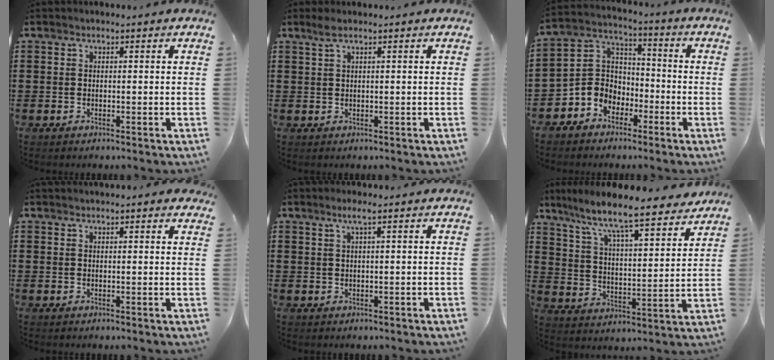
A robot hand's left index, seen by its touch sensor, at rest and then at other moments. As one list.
[{"total": 1.4, "force": [0.6, 0.0, 1.3], "torque": [-0.025, -0.001, 0.011]}, {"total": 5.4, "force": [-2.7, 4.7, 0.4], "torque": [-0.043, 0.001, -0.063]}, {"total": 1.3, "force": [1.1, 0.1, 0.6], "torque": [-0.013, 0.001, 0.021]}, {"total": 1.9, "force": [0.8, -0.1, 1.7], "torque": [-0.033, -0.001, 0.013]}, {"total": 8.0, "force": [7.0, 0.1, 3.9], "torque": [-0.106, -0.050, 0.113]}]